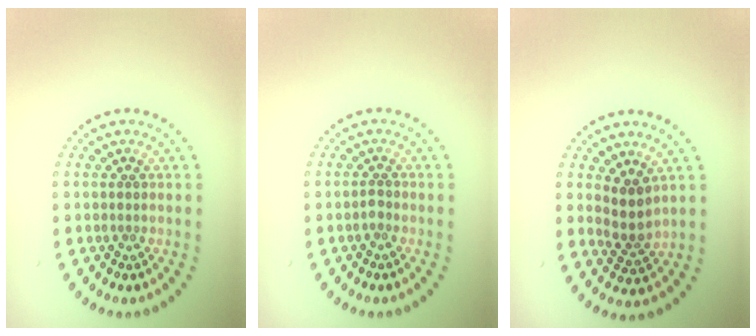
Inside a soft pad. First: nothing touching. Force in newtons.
{"total": 0.7, "press": 0.6, "slide": 0.4}
{"total": 2.5, "press": 2.0, "slide": 1.4}